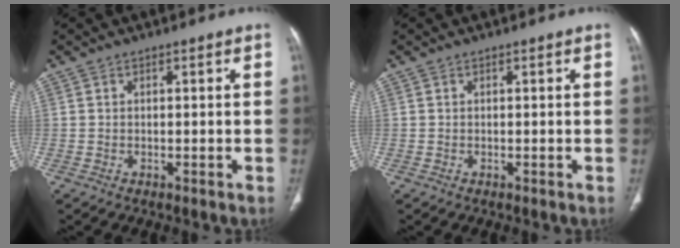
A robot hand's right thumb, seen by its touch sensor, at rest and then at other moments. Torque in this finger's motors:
{"motor_torque": [0.02, 0.02, -0.07, 0.02, 0.00]}